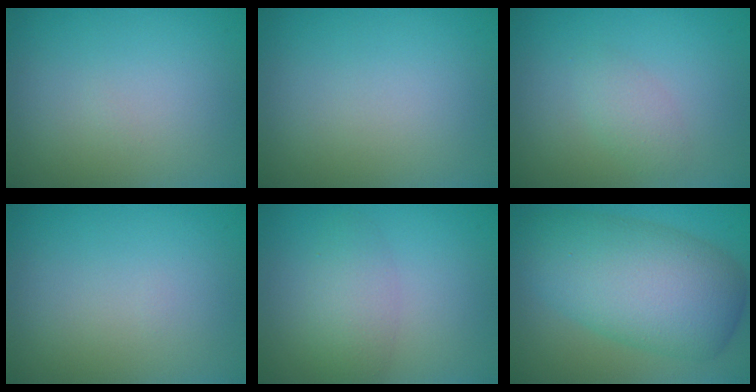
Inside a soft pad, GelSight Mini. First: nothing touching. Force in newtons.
{"total": 0.0}
{"total": 1.7, "press": 1.7, "slide": 0.1}
{"total": 0.0}
{"total": 2.7, "press": 2.7, "slide": 0.1}
{"total": 10.0, "press": 10.0, "slide": 0.2}